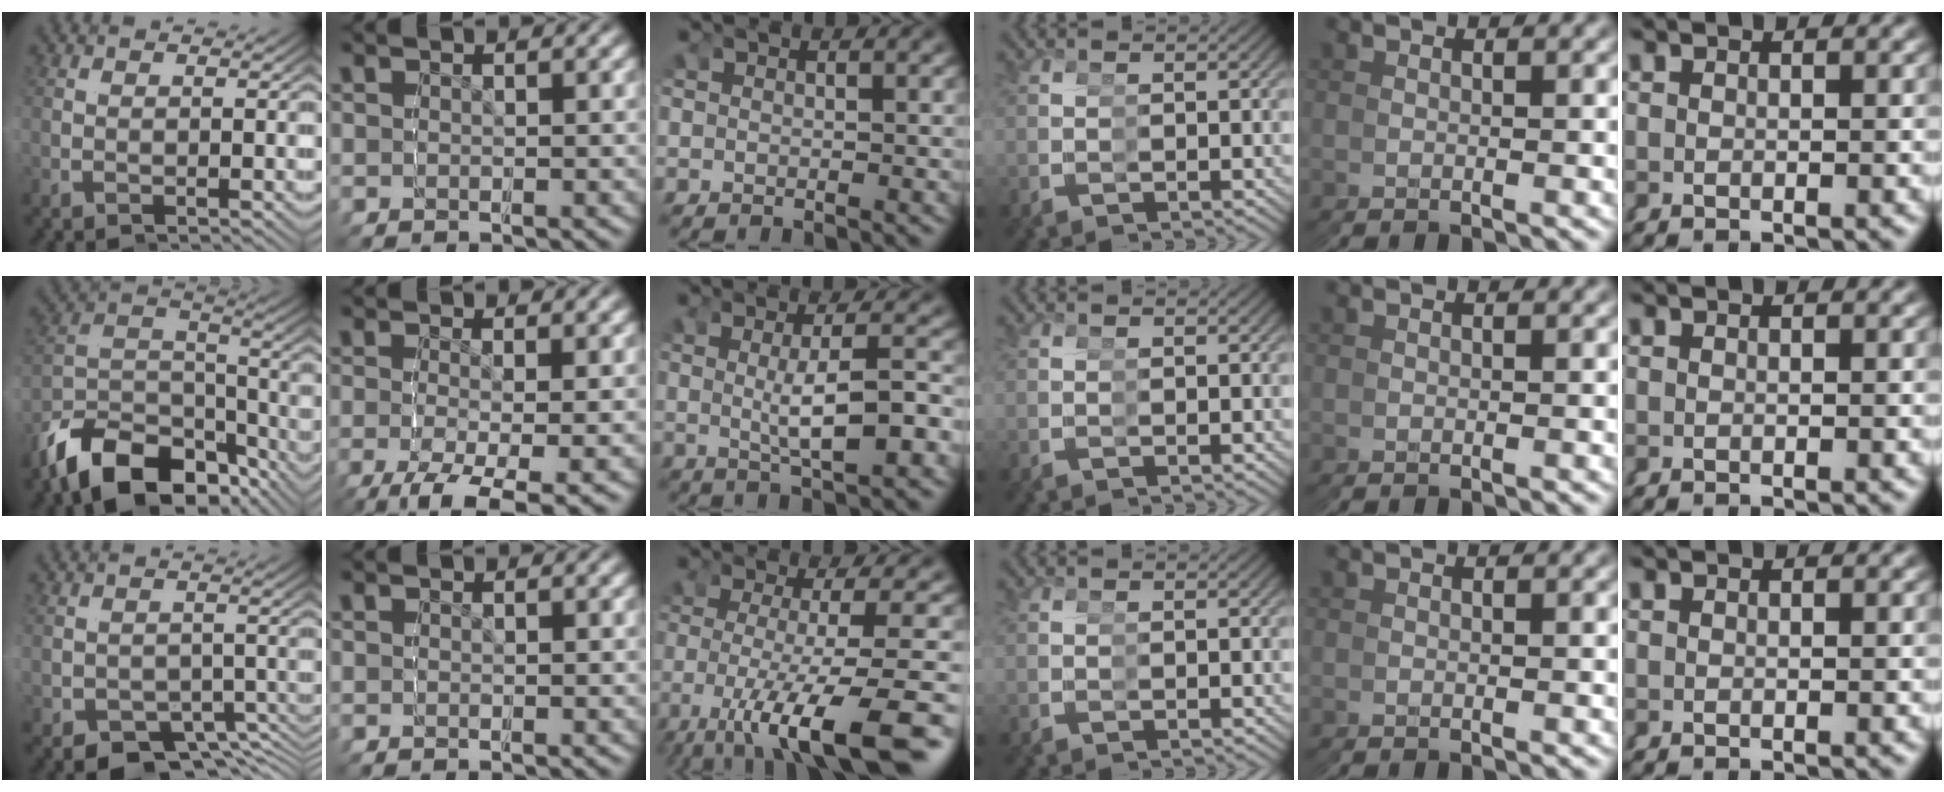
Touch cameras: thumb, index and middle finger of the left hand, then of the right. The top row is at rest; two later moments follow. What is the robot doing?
{"motion": "grasp_and_lifting", "object": "glue stick"}